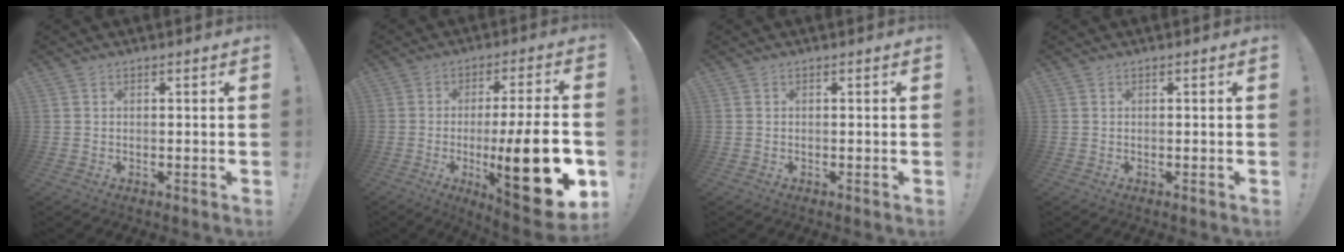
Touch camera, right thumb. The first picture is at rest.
{"total": 22.3, "force": [-5.2, 4.6, 21.2], "torque": [-0.322, 0.006, -0.074]}
{"total": 0.0}
{"total": 0.0}